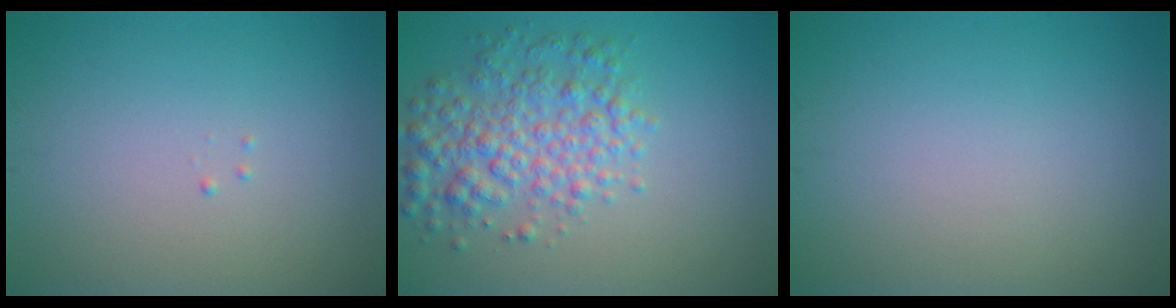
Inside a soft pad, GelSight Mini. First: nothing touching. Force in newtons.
{"total": 5.0, "press": 5.0, "slide": 0.1}
{"total": 0.0}